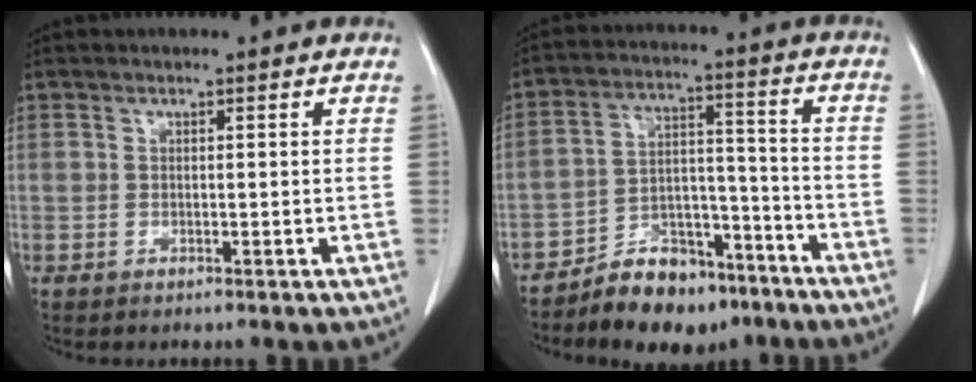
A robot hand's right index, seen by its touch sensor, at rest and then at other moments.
{"total": 11.1, "force": [-8.6, 5.5, 4.4], "torque": [-0.063, 0.037, -0.141]}